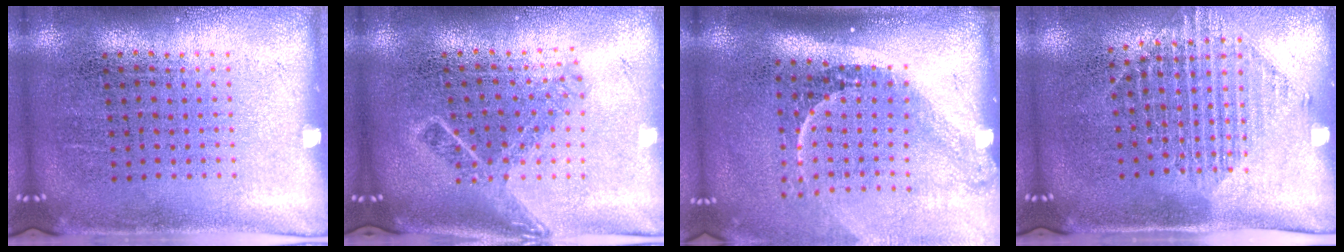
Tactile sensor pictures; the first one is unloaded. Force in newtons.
{"total": 1.8, "press": 1.3, "slide": 1.3}
{"total": 2.2, "press": 1.4, "slide": 1.7}
{"total": 1.6, "press": 1.3, "slide": 0.9}